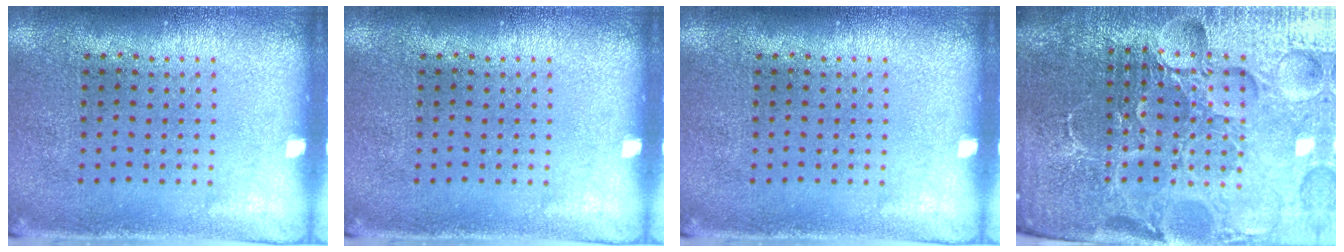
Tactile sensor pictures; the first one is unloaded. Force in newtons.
{"total": 0.0}
{"total": 0.0}
{"total": 6.7, "press": 5.9, "slide": 3.2}